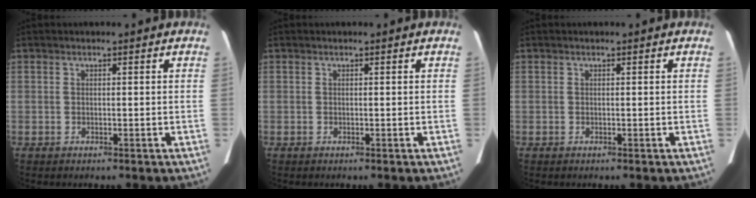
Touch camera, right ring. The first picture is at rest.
{"total": 0.0}
{"total": 0.0}